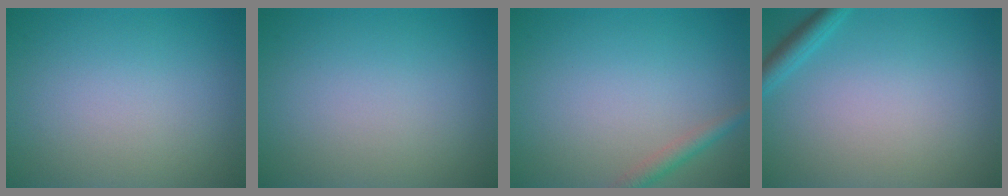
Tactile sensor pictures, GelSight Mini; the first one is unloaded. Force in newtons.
{"total": 0.0}
{"total": 1.8, "press": 1.8, "slide": 0.1}
{"total": 1.7, "press": 1.7, "slide": 0.1}